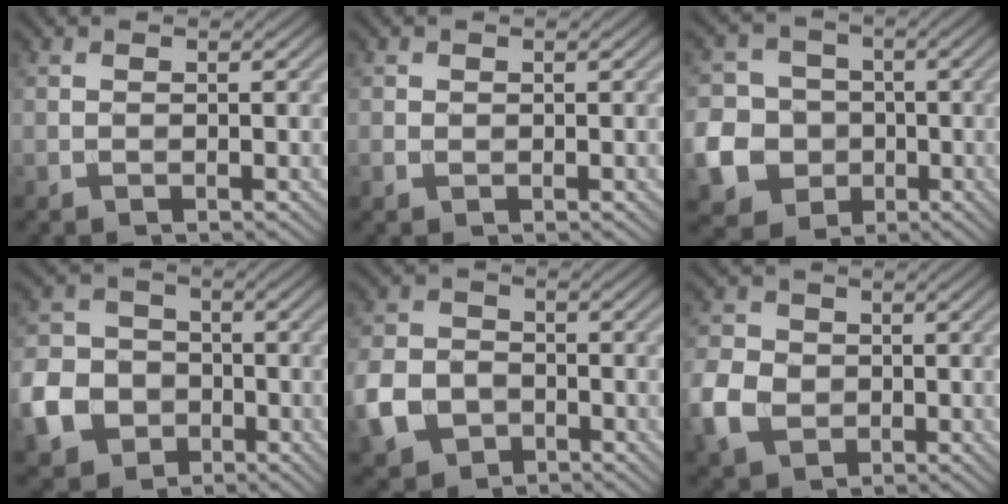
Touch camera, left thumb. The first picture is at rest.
{"total": 0.9, "force": [0.0, 0.8, 0.5], "torque": [-0.013, -0.002, 0.001]}
{"total": 11.1, "force": [-2.9, 10.1, 3.7], "torque": [-0.124, -0.035, -0.079]}
{"total": 8.6, "force": [-3.4, 7.0, 3.8], "torque": [-0.106, -0.016, -0.079]}
{"total": 6.9, "force": [-3.1, 5.2, 3.3], "torque": [-0.086, -0.010, -0.073]}
{"total": 6.6, "force": [-1.6, 5.4, 3.4], "torque": [-0.096, -0.007, -0.046]}